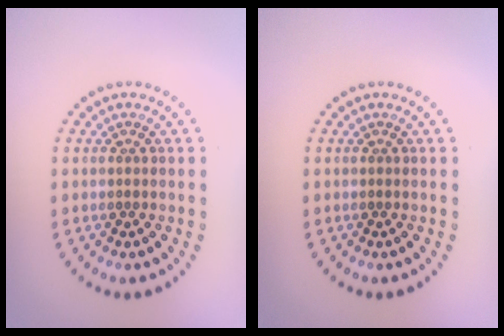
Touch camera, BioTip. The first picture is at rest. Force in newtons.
{"total": 0.0}